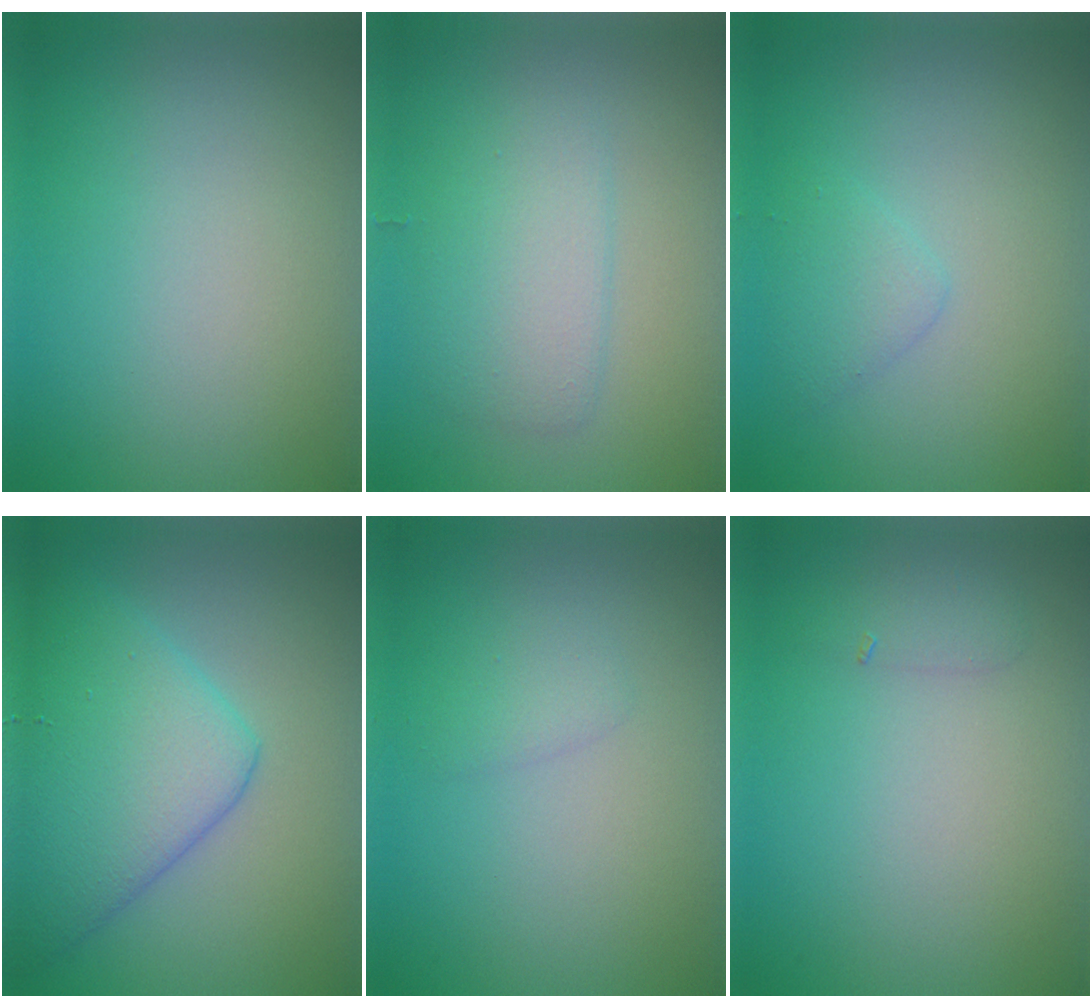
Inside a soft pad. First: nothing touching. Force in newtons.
{"total": 2.3, "press": 2.3, "slide": 0.1}
{"total": 1.7, "press": 1.7, "slide": 0.2}
{"total": 7.5, "press": 7.5, "slide": 0.2}
{"total": 1.0, "press": 1.0, "slide": 0.1}
{"total": 1.0, "press": 1.0, "slide": 0.0}